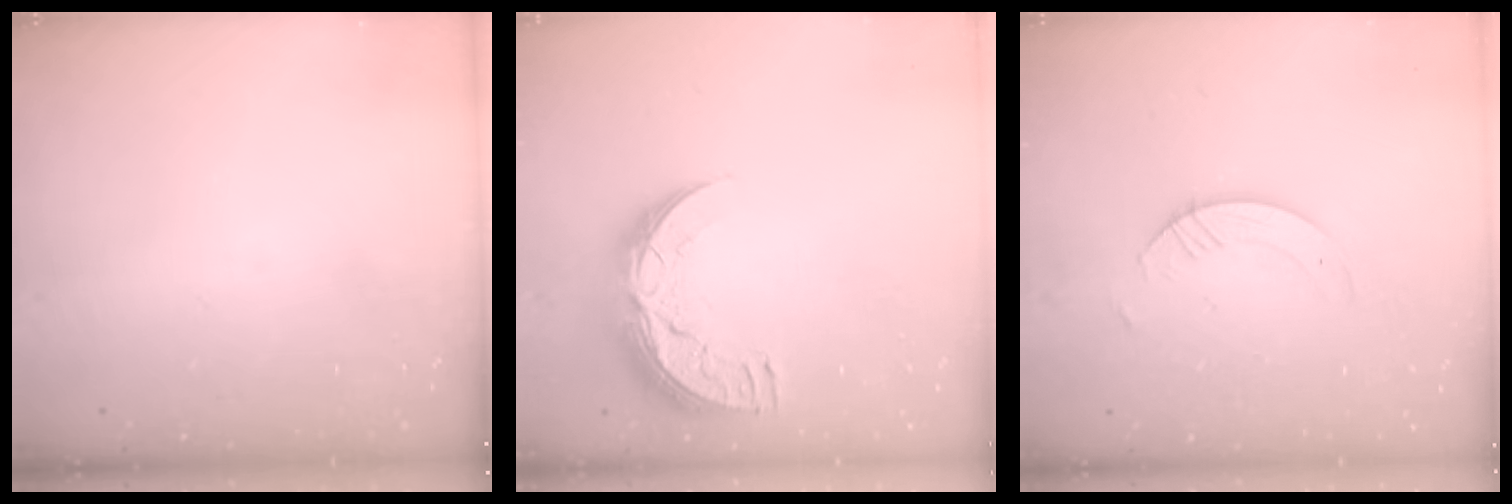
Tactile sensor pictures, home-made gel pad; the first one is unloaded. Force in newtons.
{"total": 11.9, "press": 11.9, "slide": 0.8}
{"total": 3.5, "press": 3.5, "slide": 0.4}